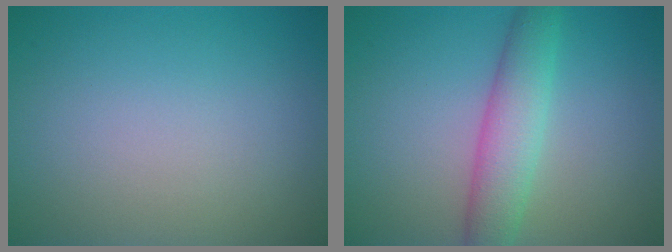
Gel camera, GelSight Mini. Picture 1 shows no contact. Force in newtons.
{"total": 4.3, "press": 4.3, "slide": 0.1}